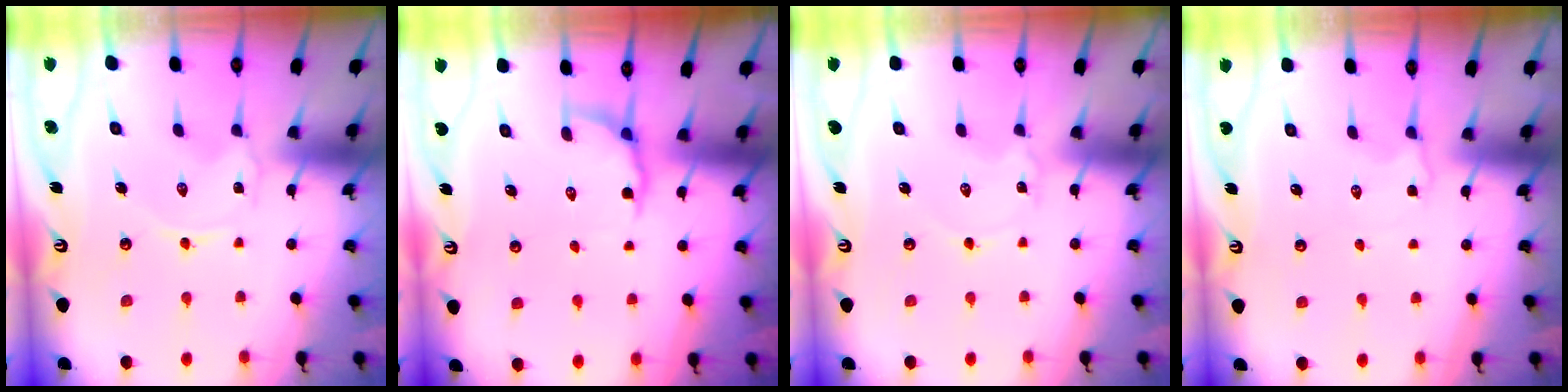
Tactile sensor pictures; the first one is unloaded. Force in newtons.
{"total": 4.3, "press": 3.8, "slide": 2.2}
{"total": 2.9, "press": 2.9, "slide": 0.4}
{"total": 3.1, "press": 2.7, "slide": 1.4}